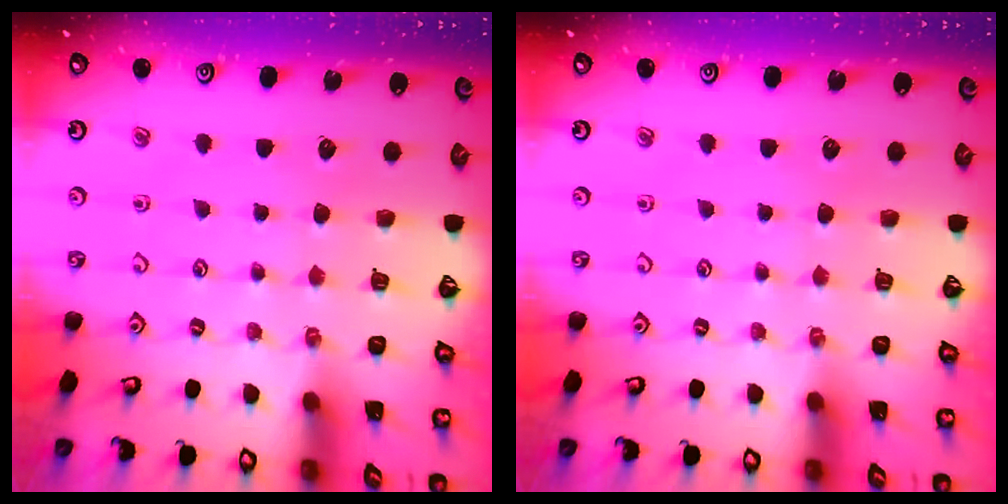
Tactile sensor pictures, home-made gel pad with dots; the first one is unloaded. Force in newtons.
{"total": 0.0}